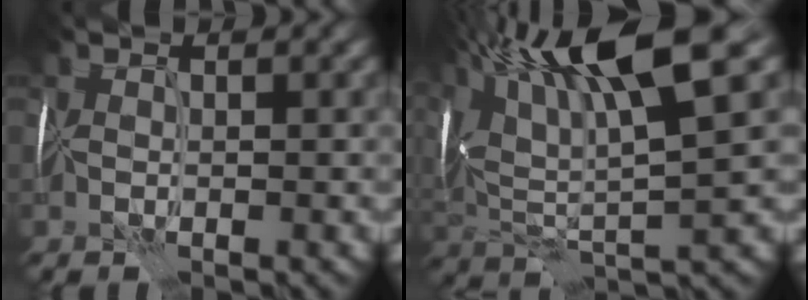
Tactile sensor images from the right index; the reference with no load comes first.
{"total": 12.6, "force": [6.9, 3.0, 10.1], "torque": [-0.205, 0.022, 0.121]}